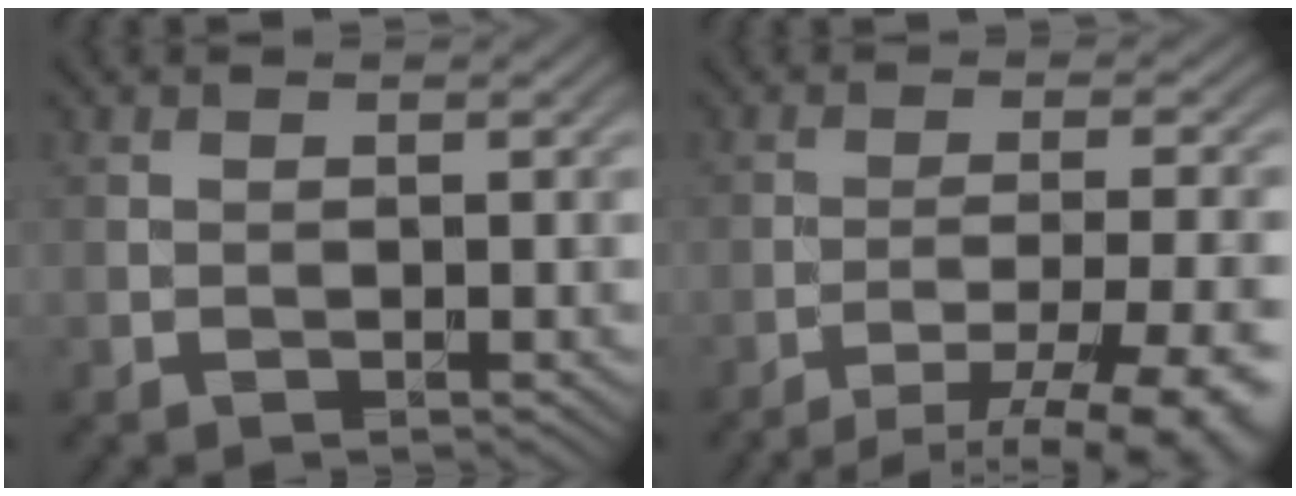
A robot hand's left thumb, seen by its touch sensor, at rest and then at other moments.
{"total": 11.7, "force": [-8.3, 2.7, 7.8], "torque": [-0.116, -0.005, -0.102]}